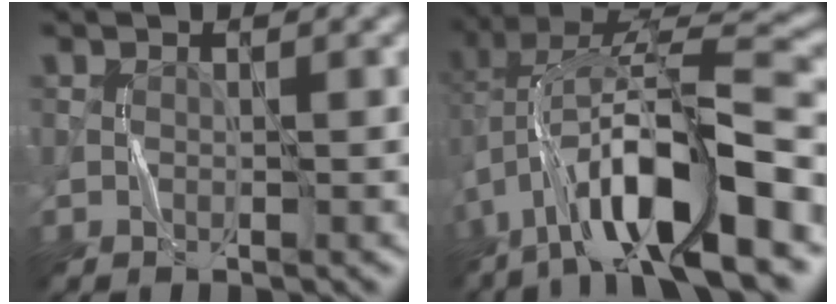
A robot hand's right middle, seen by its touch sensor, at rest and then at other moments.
{"total": 13.8, "force": [-4.3, 4.6, 12.3], "torque": [-0.221, 0.015, -0.072]}